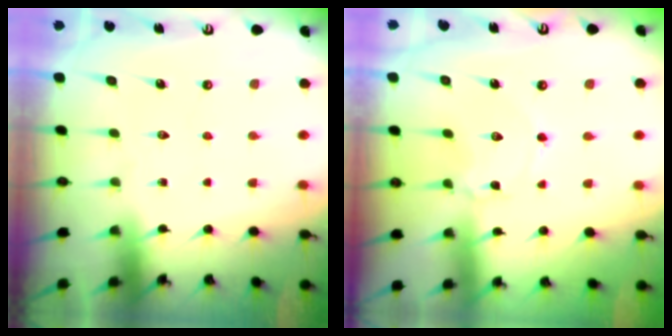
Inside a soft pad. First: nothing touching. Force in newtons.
{"total": 2.0, "press": 2.0, "slide": 0.2}